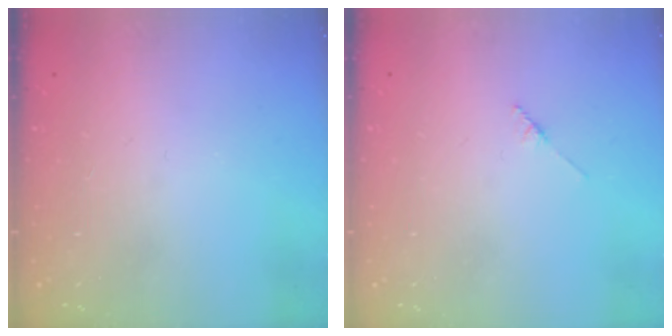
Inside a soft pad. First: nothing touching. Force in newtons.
{"total": 1.7, "press": 1.6, "slide": 0.2}